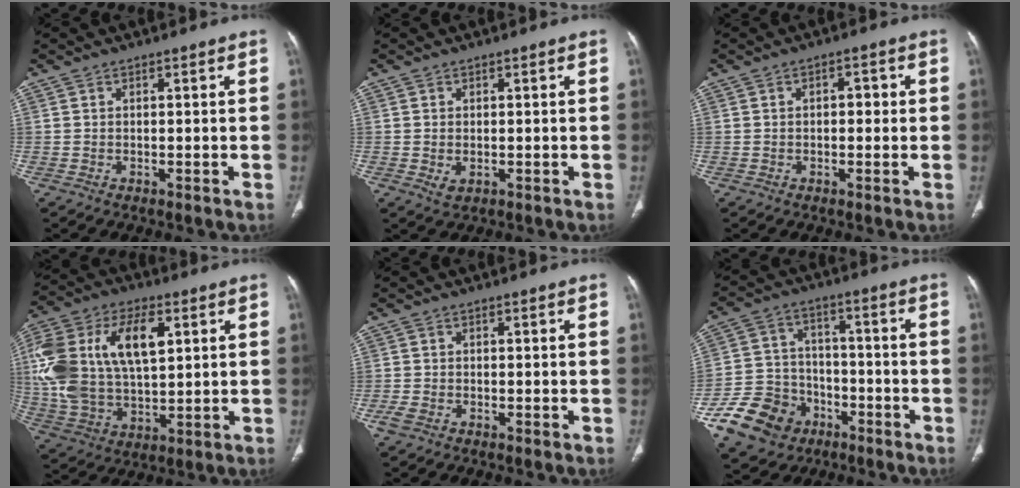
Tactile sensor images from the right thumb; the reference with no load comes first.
{"total": 2.0, "force": [-0.3, 1.4, 1.4], "torque": [-0.027, -0.004, 0.001]}
{"total": 2.4, "force": [0.1, 1.4, 1.9], "torque": [-0.019, 0.009, -0.002]}
{"total": 22.8, "force": [5.5, 12.7, 18.1], "torque": [-0.372, 0.003, 0.103]}
{"total": 1.9, "force": [-1.1, 1.1, 1.2], "torque": [-0.032, -0.002, -0.022]}
{"total": 14.4, "force": [-7.6, 11.1, 5.1], "torque": [-0.081, 0.053, -0.128]}